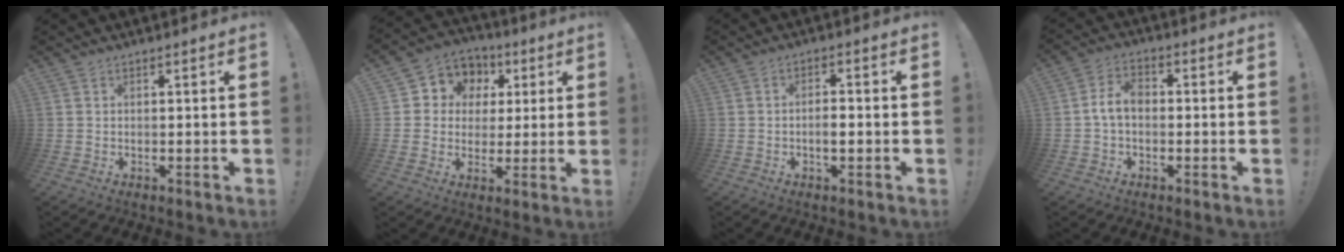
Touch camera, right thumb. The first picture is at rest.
{"total": 8.4, "force": [1.4, 7.9, 2.3], "torque": [-0.032, -0.008, 0.034]}
{"total": 3.5, "force": [-1.2, 1.4, 3.0], "torque": [-0.047, 0.005, -0.021]}
{"total": 7.1, "force": [-0.6, 4.6, 5.4], "torque": [-0.108, 0.014, -0.009]}